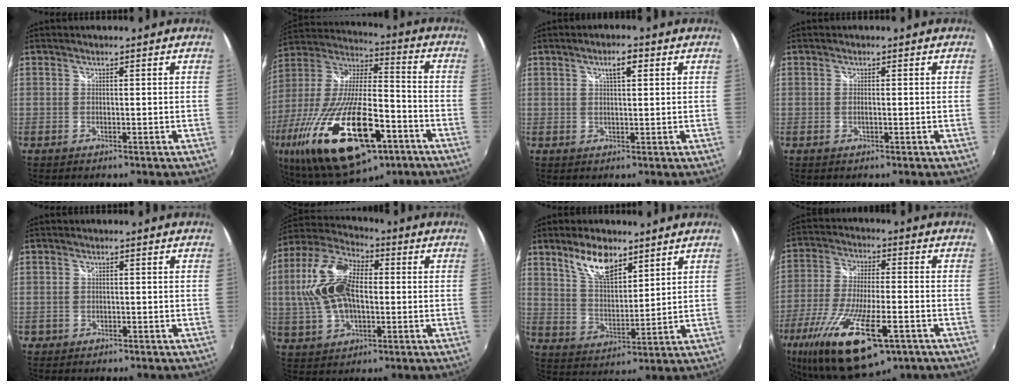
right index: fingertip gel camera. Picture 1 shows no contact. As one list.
[{"total": 32.7, "force": [-15.1, 12.6, 26.1], "torque": [-0.534, -0.064, -0.252]}, {"total": 3.1, "force": [1.4, 1.0, 2.6], "torque": [-0.042, 0.006, 0.025]}, {"total": 0.7, "force": [-0.1, 0.0, 0.7], "torque": [-0.014, 0.000, -0.003]}, {"total": 1.3, "force": [-0.4, 1.3, 0.0], "torque": [-0.005, 0.001, -0.004]}, {"total": 15.5, "force": [0.5, 9.0, 12.6], "torque": [-0.265, 0.018, 0.010]}, {"total": 9.7, "force": [6.4, 4.0, 6.0], "torque": [-0.105, 0.004, 0.125]}, {"total": 22.8, "force": [-12.0, 7.7, 17.8], "torque": [-0.366, -0.071, -0.203]}]